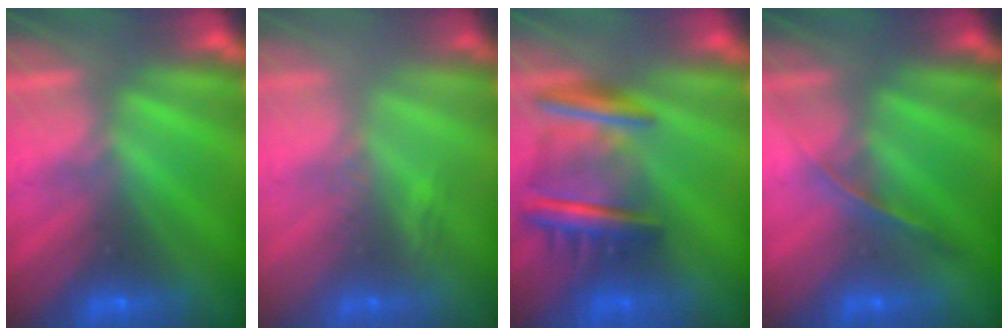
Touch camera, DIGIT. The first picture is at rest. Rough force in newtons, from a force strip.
{"total": 2.8}
{"total": 8.8}
{"total": 1.5}